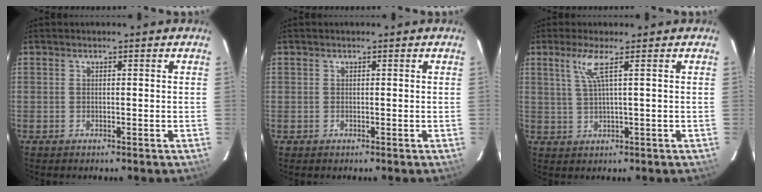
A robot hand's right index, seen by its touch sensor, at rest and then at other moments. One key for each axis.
{"total": 0.6, "fx": 0.0, "fy": 0.6, "fz": -0.1, "tx": 0.002, "ty": 0.004, "tz": 0.000}
{"total": 3.9, "fx": 1.8, "fy": -0.7, "fz": 3.4, "tx": -0.066, "ty": 0.000, "tz": 0.042}